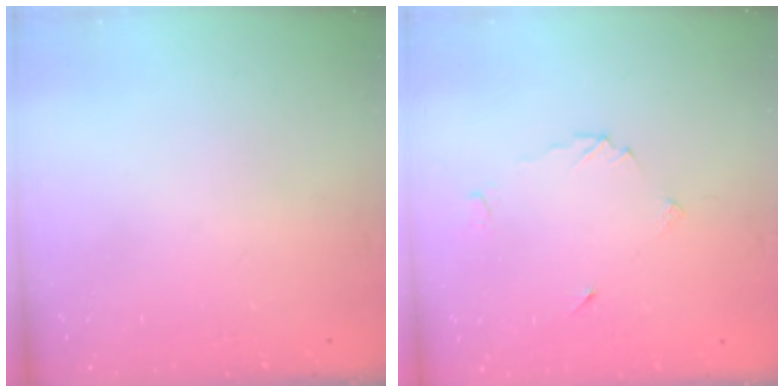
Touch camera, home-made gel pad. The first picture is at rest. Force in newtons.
{"total": 4.6, "press": 4.6, "slide": 0.6}